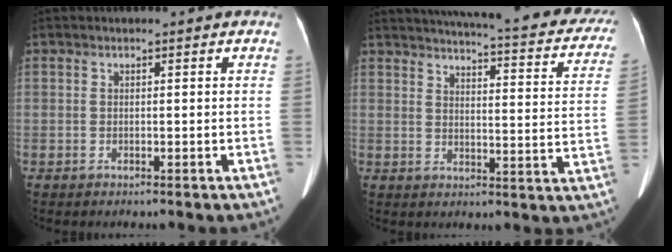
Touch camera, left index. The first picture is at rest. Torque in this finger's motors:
{"motor_torque": [0.82, -1.32, 0.44, 0.10]}